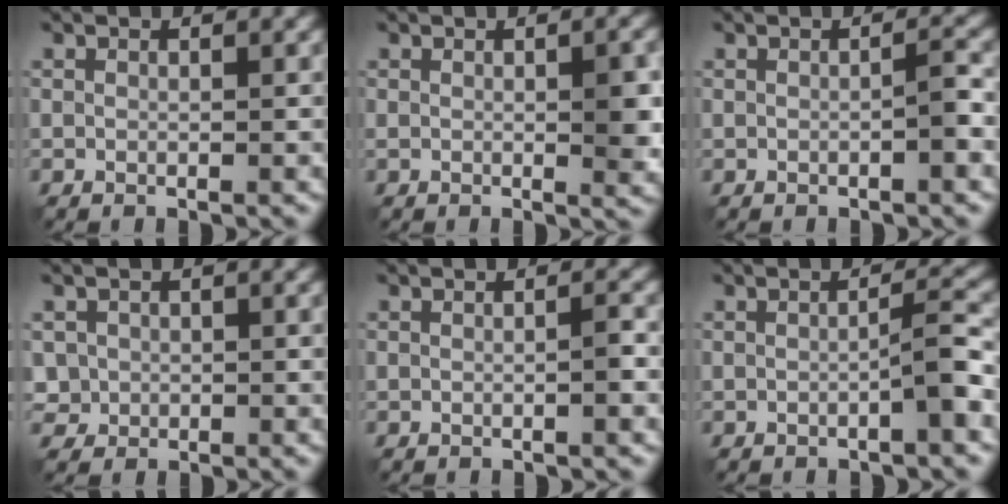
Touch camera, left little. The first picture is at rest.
{"total": 3.3, "force": [0.3, 1.0, 3.2], "torque": [-0.047, 0.000, 0.006]}
{"total": 1.8, "force": [-0.5, 0.2, 1.8], "torque": [-0.031, 0.004, -0.011]}
{"total": 1.7, "force": [0.2, 1.6, 0.3], "torque": [-0.013, -0.005, 0.006]}
{"total": 1.4, "force": [-0.4, 0.2, 1.3], "torque": [-0.021, 0.002, -0.008]}
{"total": 2.8, "force": [-0.6, 0.3, 2.8], "torque": [-0.047, 0.007, -0.015]}